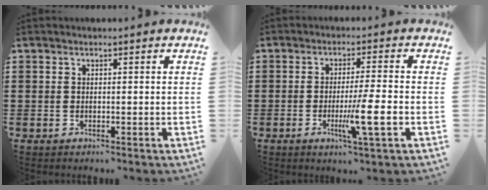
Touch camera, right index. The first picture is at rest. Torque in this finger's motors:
{"motor_torque": [1.78, -0.36, 0.38, 0.13]}